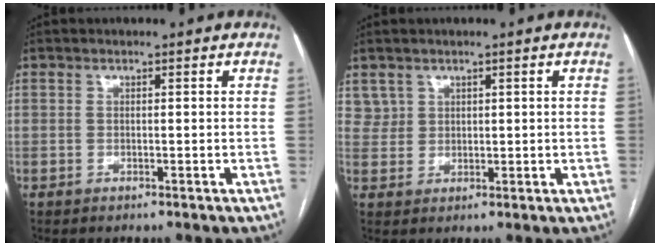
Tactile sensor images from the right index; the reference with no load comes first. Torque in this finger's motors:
{"motor_torque": [-0.23, 0.29, -0.02, 0.00]}